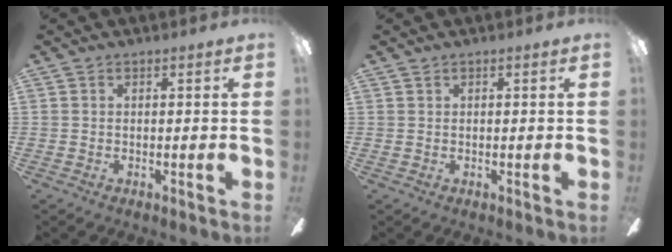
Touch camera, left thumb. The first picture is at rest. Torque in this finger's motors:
{"motor_torque": [-0.11, 0.16, -0.16, 0.10, 0.00]}